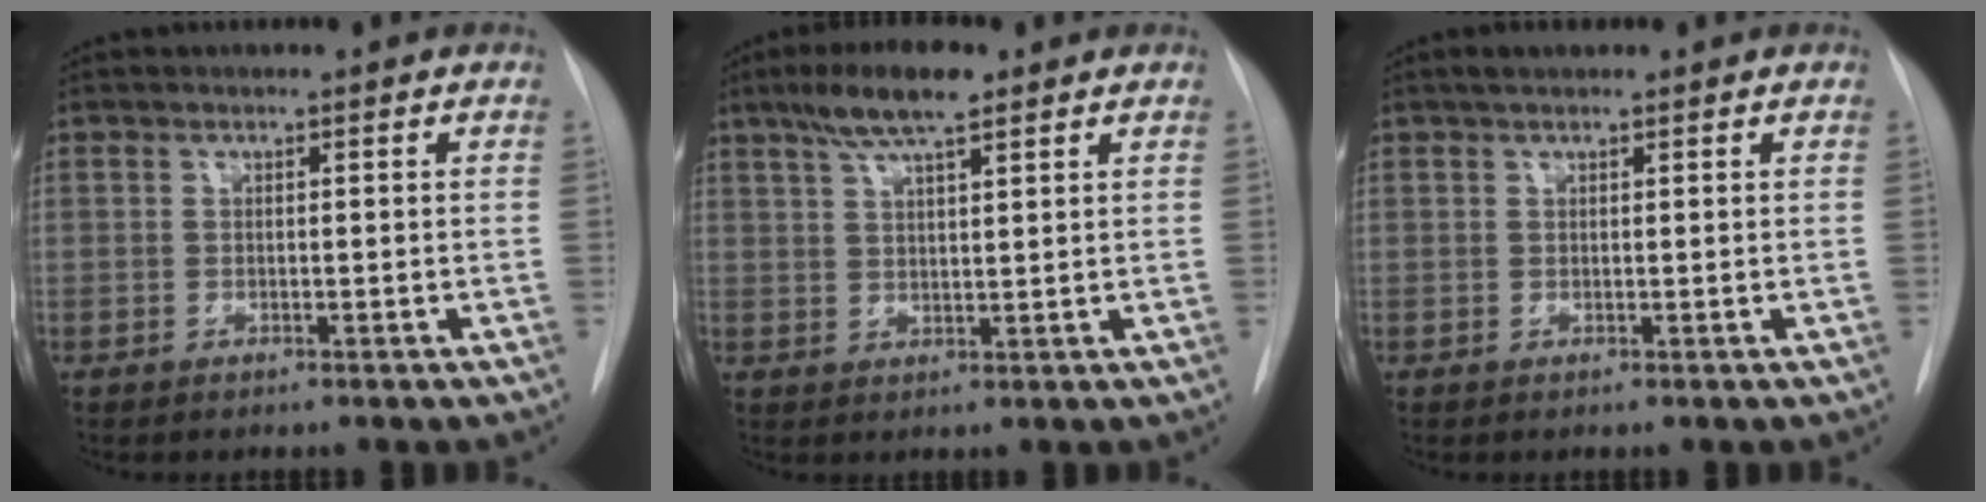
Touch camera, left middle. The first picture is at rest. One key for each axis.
{"total": 7.4, "fx": 5.0, "fy": 1.2, "fz": 5.3, "tx": -0.102, "ty": 0.014, "tz": 0.088}
{"total": 1.7, "fx": 1.3, "fy": 0.5, "fz": 0.9, "tx": -0.019, "ty": 0.011, "tz": 0.022}